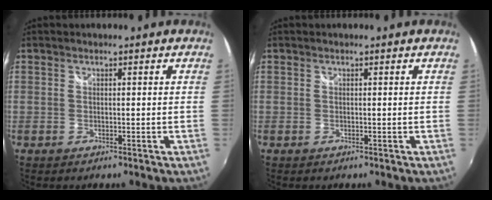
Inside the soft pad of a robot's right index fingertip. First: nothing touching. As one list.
[{"total": 0.0}]